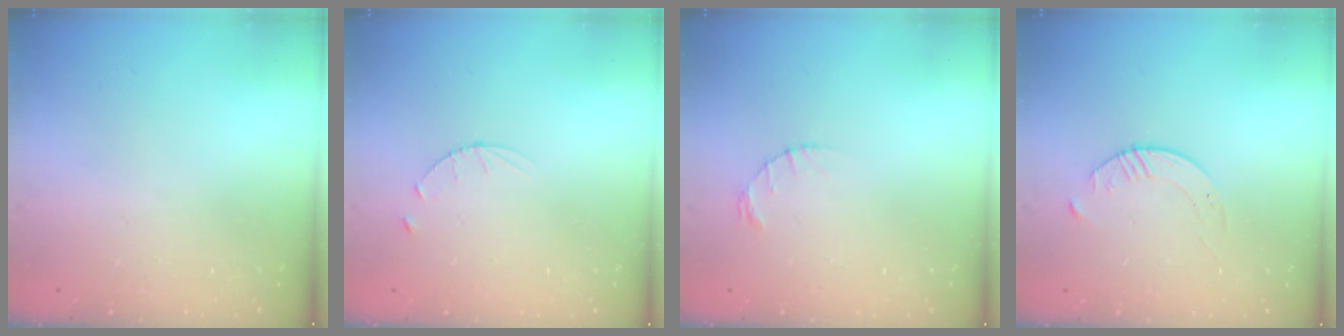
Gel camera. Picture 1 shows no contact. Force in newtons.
{"total": 3.1, "press": 3.1, "slide": 0.3}
{"total": 1.2, "press": 1.1, "slide": 0.2}
{"total": 3.9, "press": 3.9, "slide": 0.4}